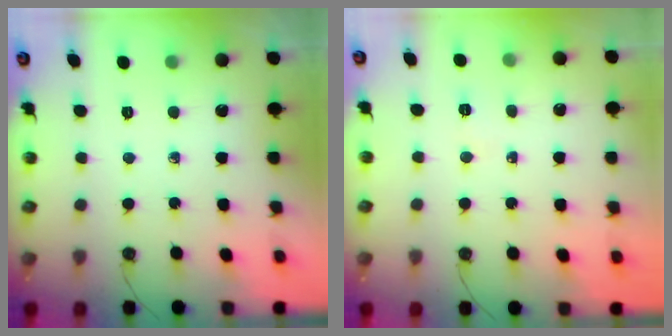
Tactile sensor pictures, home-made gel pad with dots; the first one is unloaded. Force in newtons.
{"total": 2.8, "press": 2.6, "slide": 0.9}